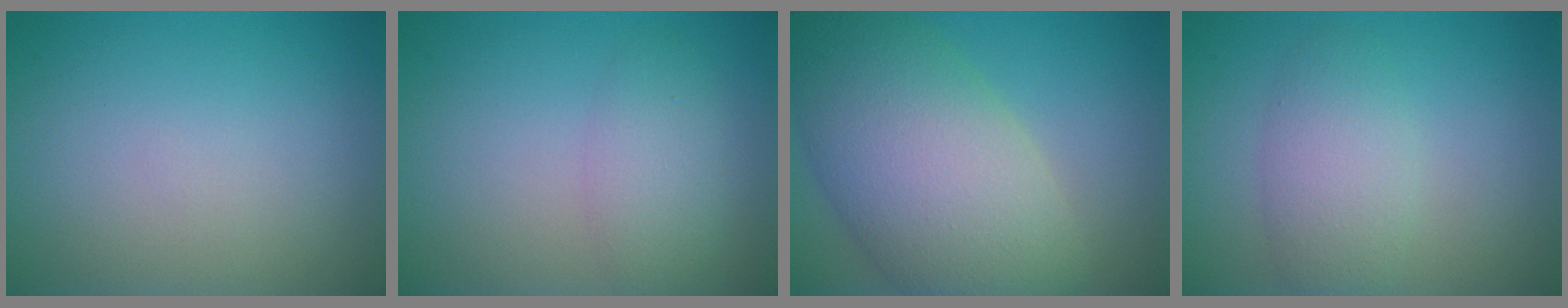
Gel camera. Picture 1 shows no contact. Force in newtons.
{"total": 2.8, "press": 2.8, "slide": 0.1}
{"total": 11.5, "press": 11.5, "slide": 0.4}
{"total": 3.5, "press": 3.5, "slide": 0.1}